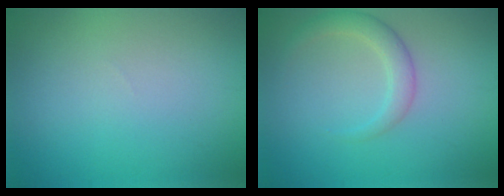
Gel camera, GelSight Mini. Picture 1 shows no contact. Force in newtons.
{"total": 2.4, "press": 2.4, "slide": 0.1}